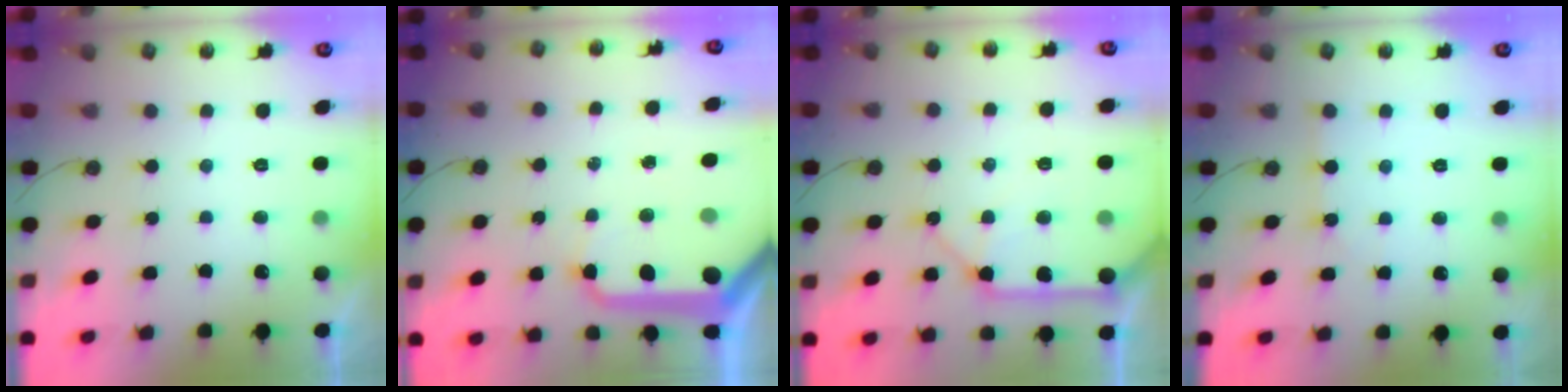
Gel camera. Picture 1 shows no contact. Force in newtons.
{"total": 18.6, "press": 18.5, "slide": 2.1}
{"total": 13.0, "press": 12.9, "slide": 1.8}
{"total": 2.6, "press": 2.6, "slide": 0.3}